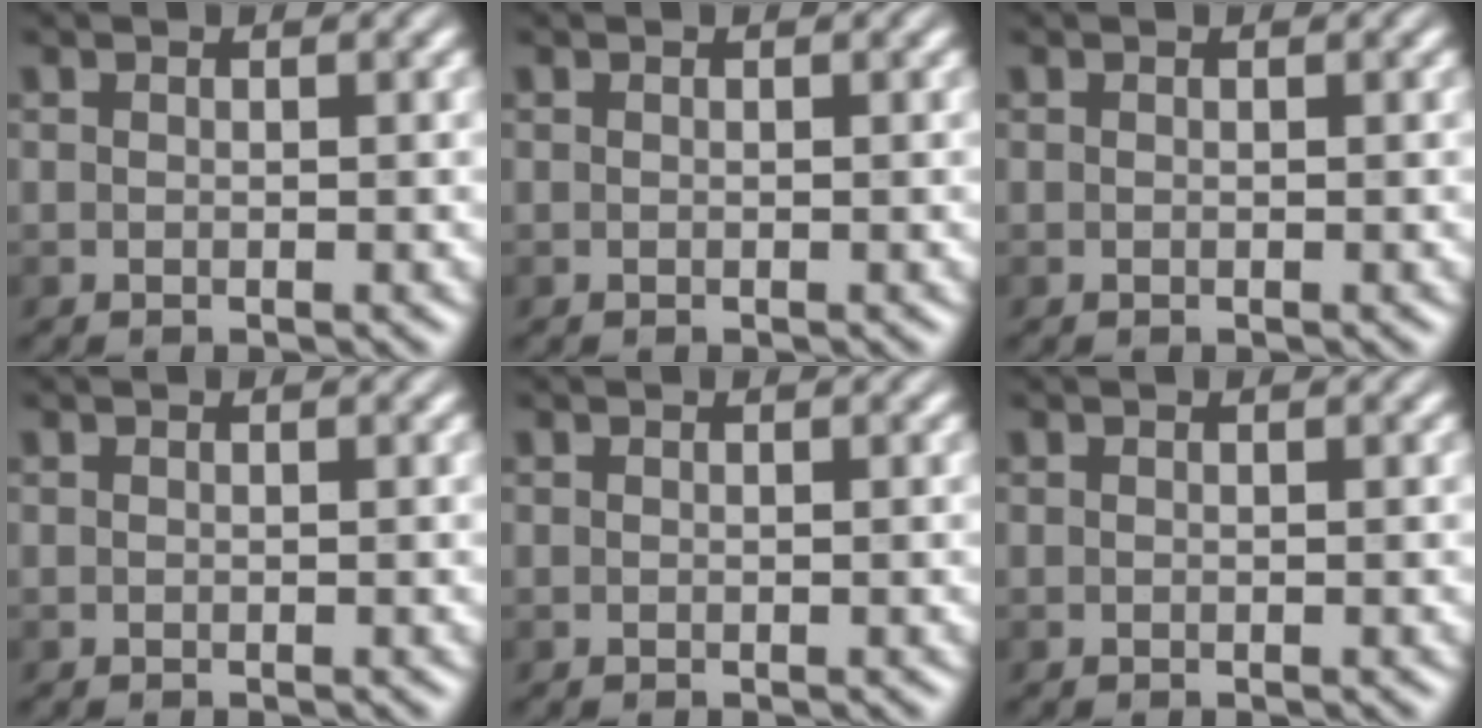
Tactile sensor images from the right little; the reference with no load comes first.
{"total": 0.0}
{"total": 0.0}
{"total": 0.0}
{"total": 0.0}
{"total": 0.0}